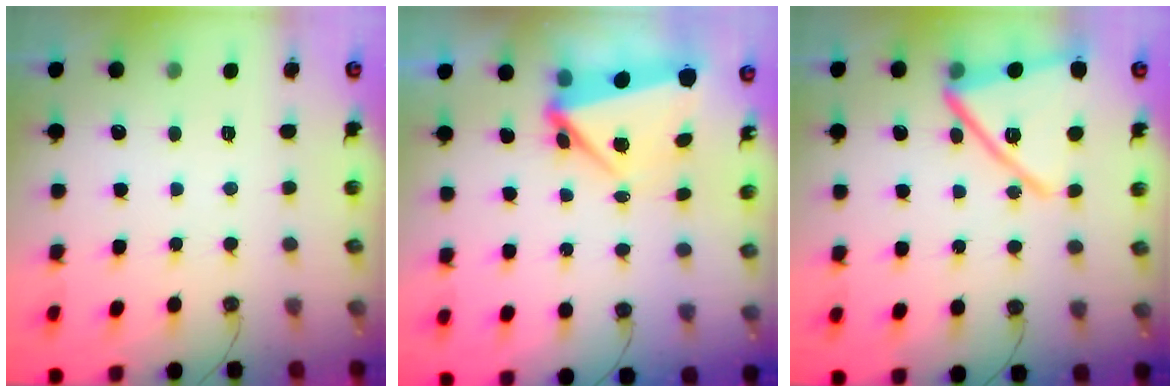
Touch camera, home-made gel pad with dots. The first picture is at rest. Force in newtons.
{"total": 5.9, "press": 5.9, "slide": 0.8}
{"total": 18.7, "press": 18.4, "slide": 3.3}